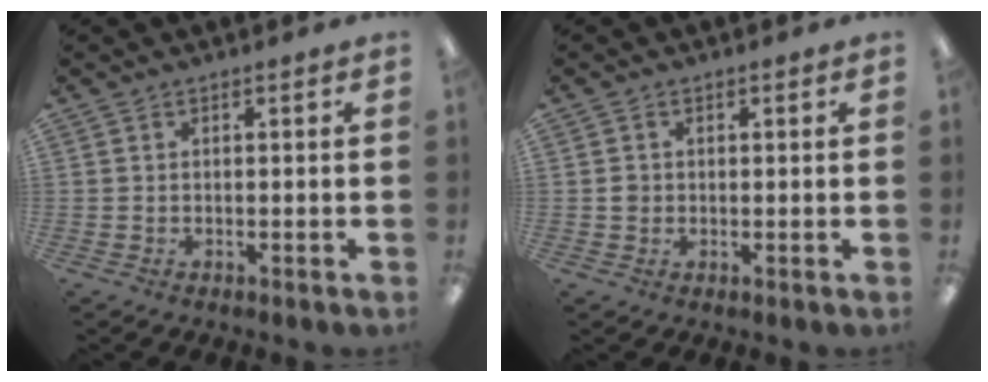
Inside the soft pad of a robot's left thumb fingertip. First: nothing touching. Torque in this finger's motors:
{"motor_torque": [0.37, 0.35, 0.13, -0.45, -0.01]}